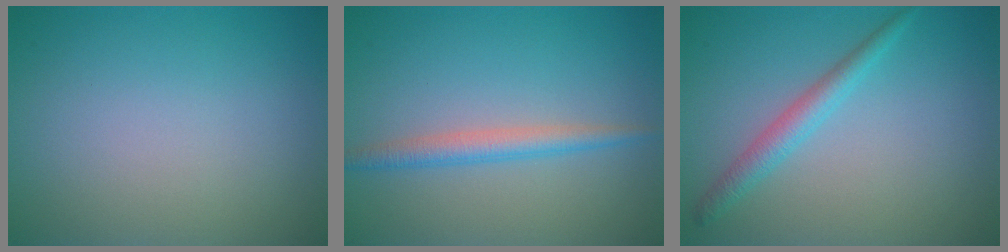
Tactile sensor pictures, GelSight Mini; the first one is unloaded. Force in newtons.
{"total": 2.3, "press": 2.3, "slide": 0.1}
{"total": 2.2, "press": 2.2, "slide": 0.1}